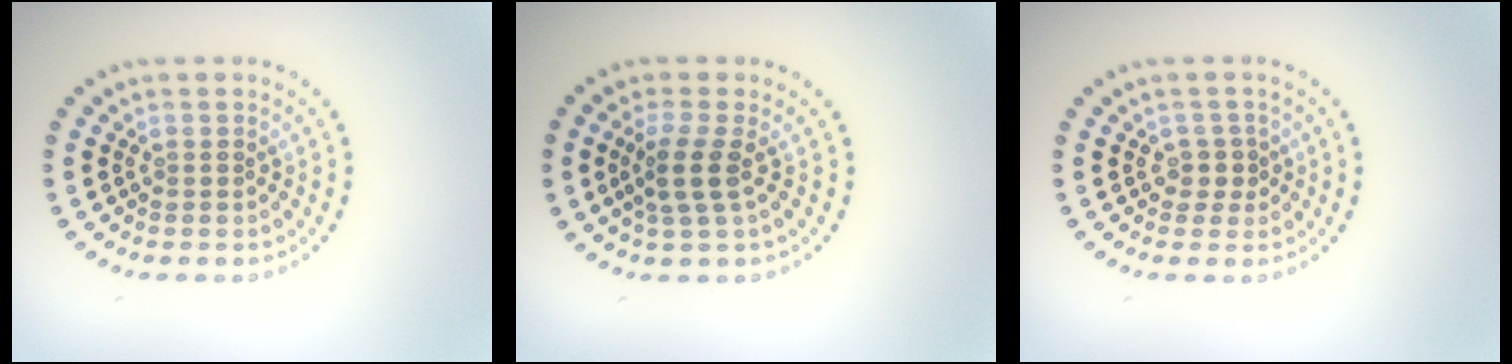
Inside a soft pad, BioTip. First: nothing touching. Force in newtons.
{"total": 2.7, "press": 2.1, "slide": 1.6}
{"total": 1.5, "press": 1.1, "slide": 1.0}